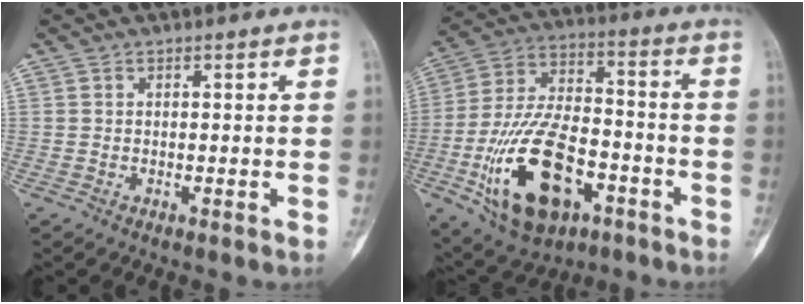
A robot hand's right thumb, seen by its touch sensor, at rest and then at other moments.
{"total": 20.9, "force": [-8.1, 11.4, 15.5], "torque": [-0.276, 0.043, -0.131]}